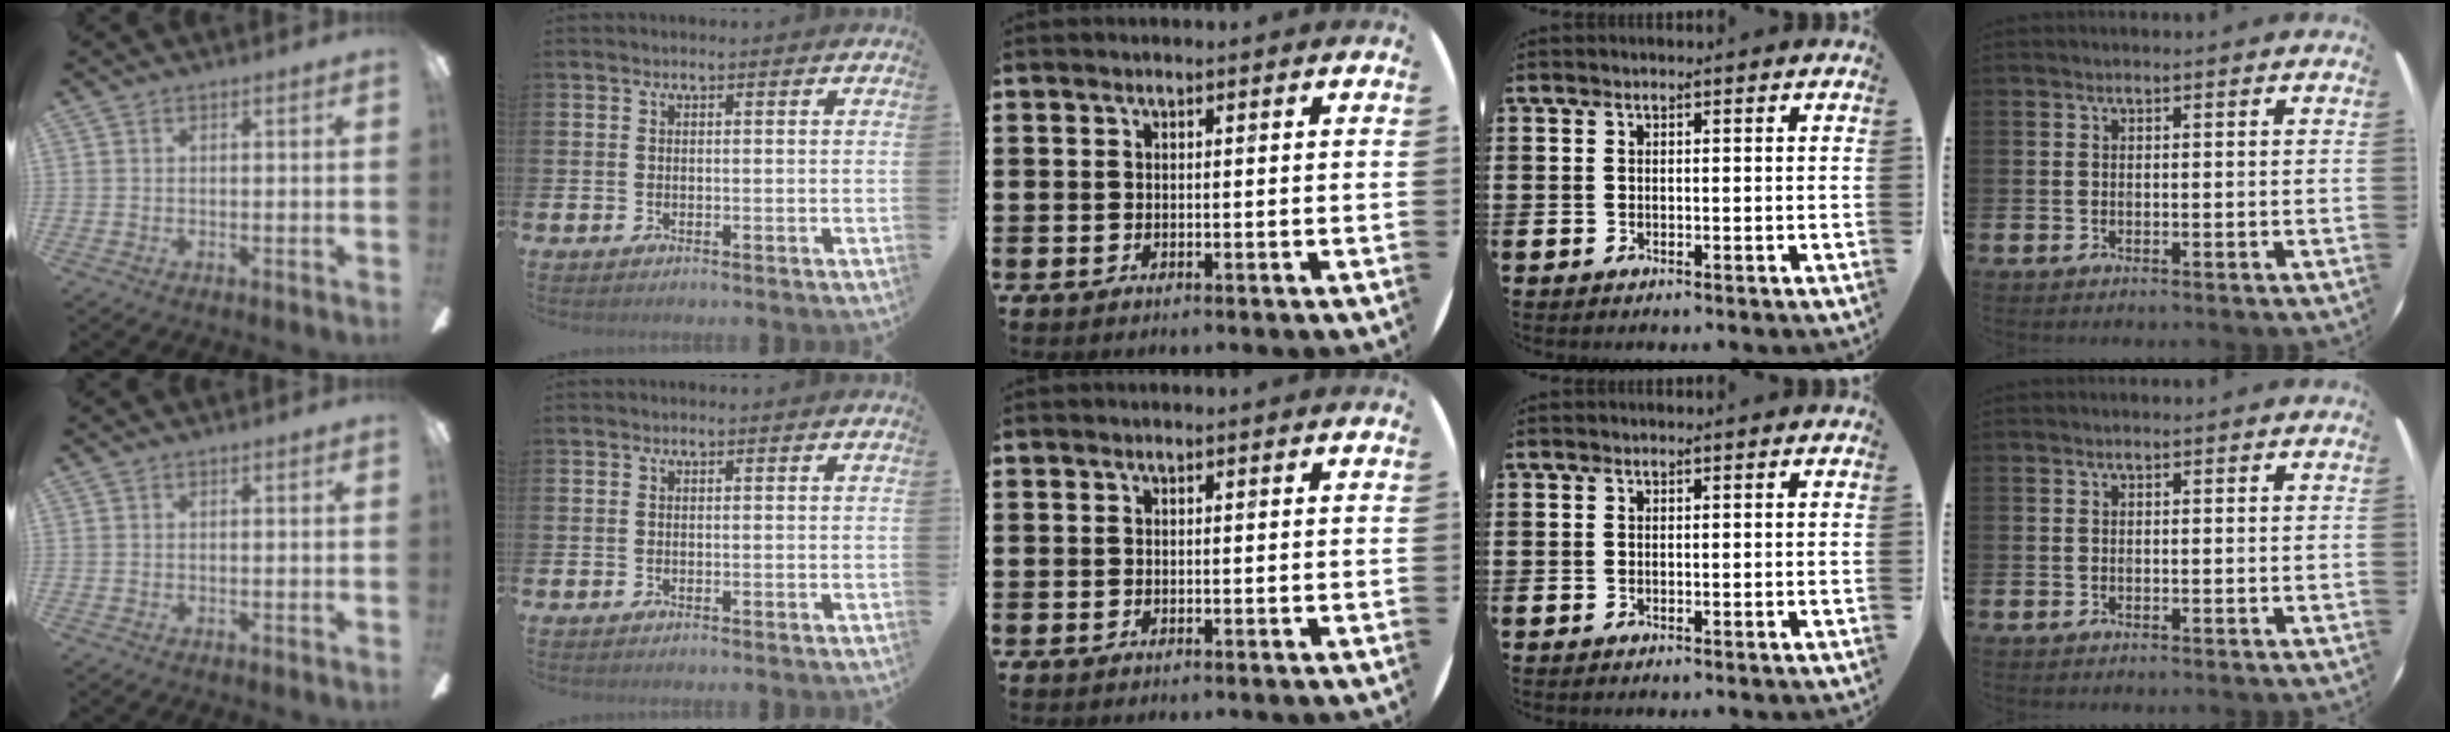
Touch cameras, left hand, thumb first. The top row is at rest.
{}